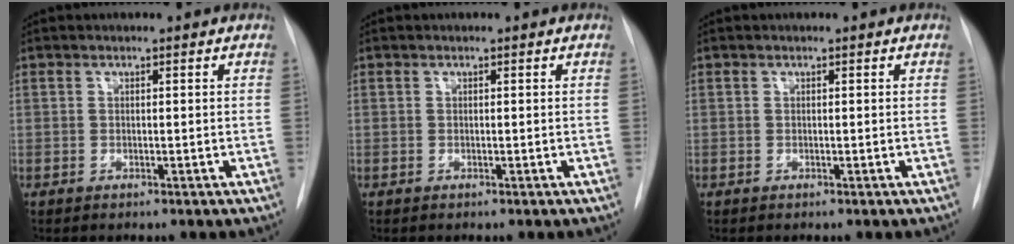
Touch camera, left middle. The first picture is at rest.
{"total": 0.0}
{"total": 0.0}